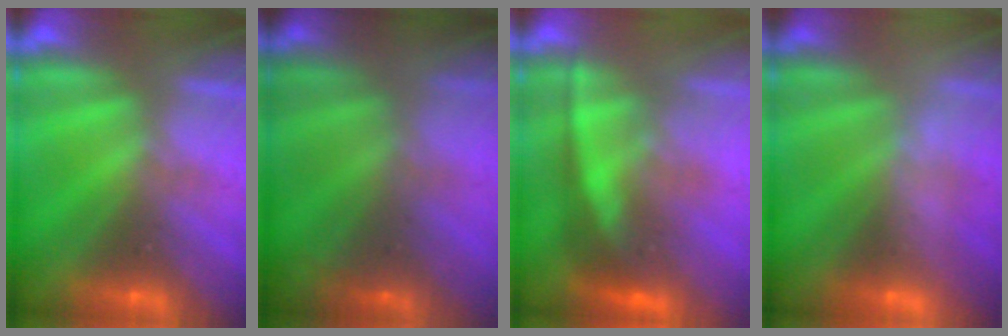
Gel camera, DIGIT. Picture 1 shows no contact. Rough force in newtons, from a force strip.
{"total": 11.5}
{"total": 2.7}
{"total": 2.4}